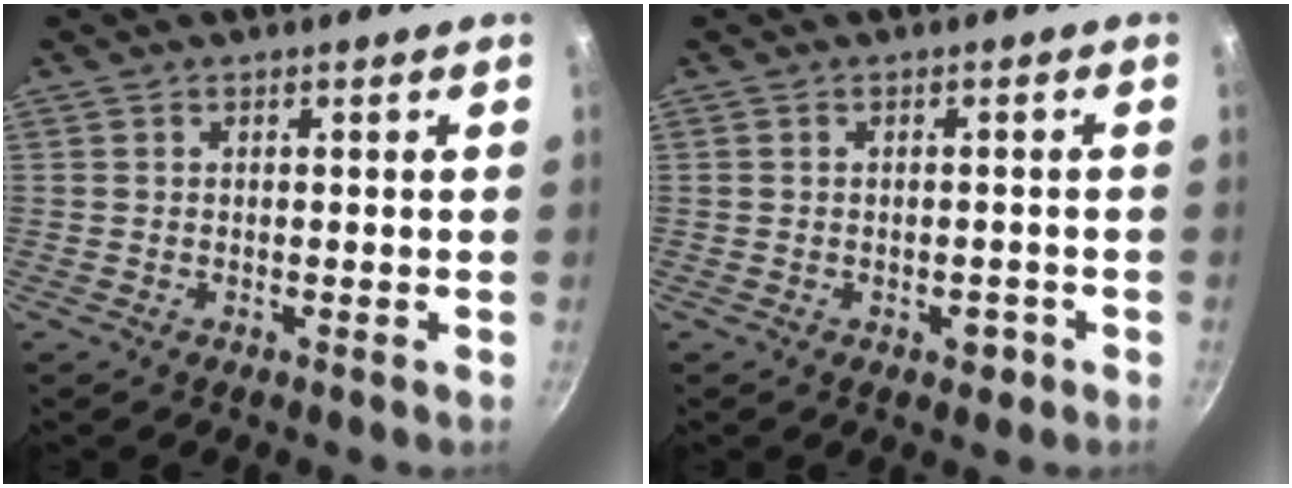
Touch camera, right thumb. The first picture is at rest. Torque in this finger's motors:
{"motor_torque": [0.73, 0.21, 0.46, 0.41, -0.03]}